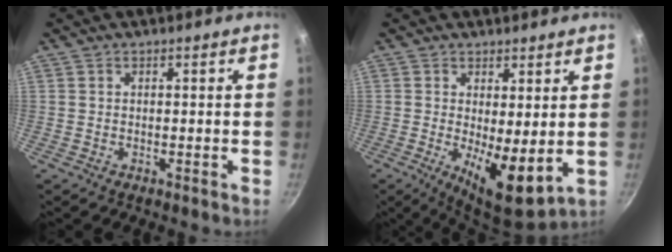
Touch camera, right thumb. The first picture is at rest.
{"total": 9.3, "force": [0.1, 3.2, 8.7], "torque": [-0.126, -0.025, 0.008]}